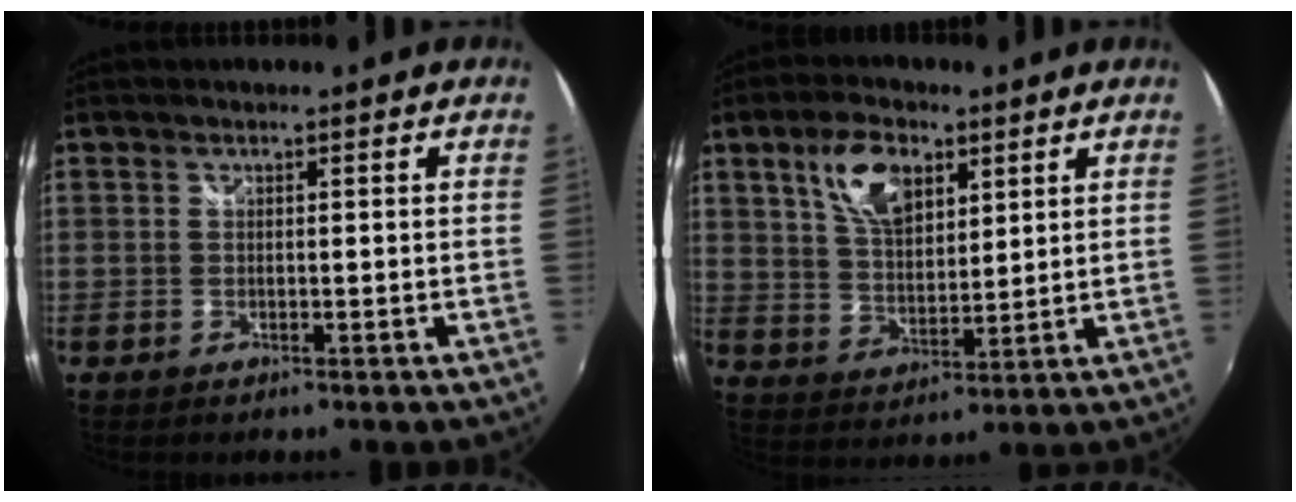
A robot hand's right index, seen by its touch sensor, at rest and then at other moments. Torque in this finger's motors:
{"motor_torque": [0.28, 0.44, 0.51, 0.12]}